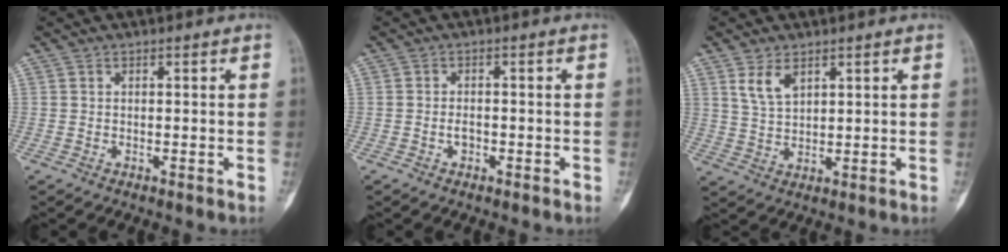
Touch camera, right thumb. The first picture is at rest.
{"total": 1.6, "force": [-0.7, 1.1, 1.0], "torque": [-0.014, 0.005, -0.013]}
{"total": 4.8, "force": [2.7, 2.5, 3.1], "torque": [-0.052, -0.014, 0.059]}